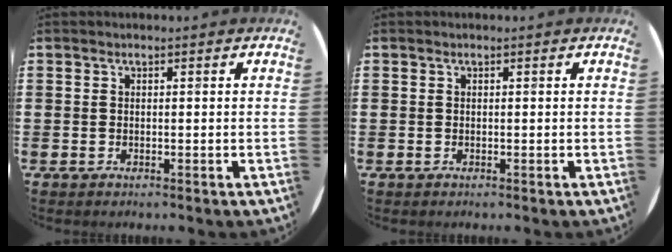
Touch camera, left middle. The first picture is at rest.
{"total": 0.0}